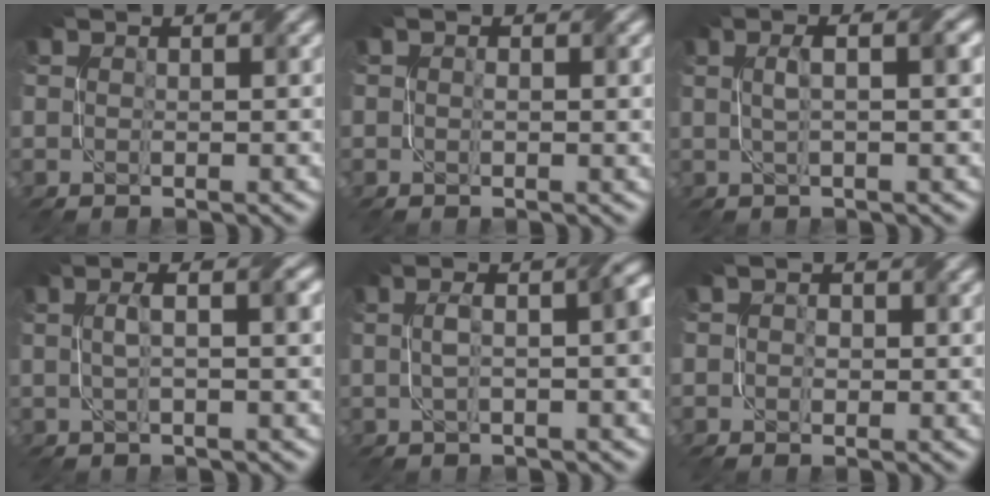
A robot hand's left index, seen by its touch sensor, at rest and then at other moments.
{"total": 1.0, "force": [0.1, 0.5, 0.9], "torque": [-0.012, -0.003, 0.003]}
{"total": 3.4, "force": [0.7, 1.0, 3.2], "torque": [-0.051, 0.015, 0.009]}
{"total": 3.1, "force": [0.4, 0.9, 3.0], "torque": [-0.047, 0.014, 0.005]}
{"total": 5.1, "force": [0.2, 1.8, 4.7], "torque": [-0.073, 0.010, 0.003]}
{"total": 1.2, "force": [0.1, 1.1, 0.4], "torque": [-0.008, -0.002, -0.003]}